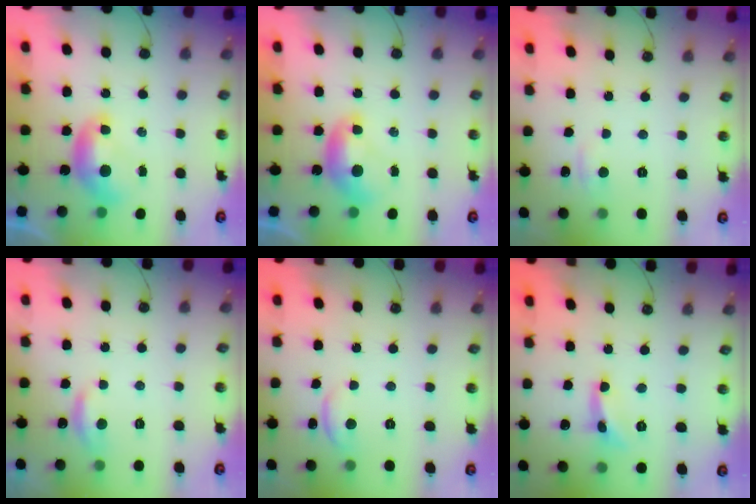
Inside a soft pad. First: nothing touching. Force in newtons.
{"total": 0.0}
{"total": 2.3, "press": 2.2, "slide": 0.5}
{"total": 1.6, "press": 1.5, "slide": 0.5}
{"total": 1.1, "press": 1.0, "slide": 0.6}
{"total": 1.4, "press": 1.3, "slide": 0.3}